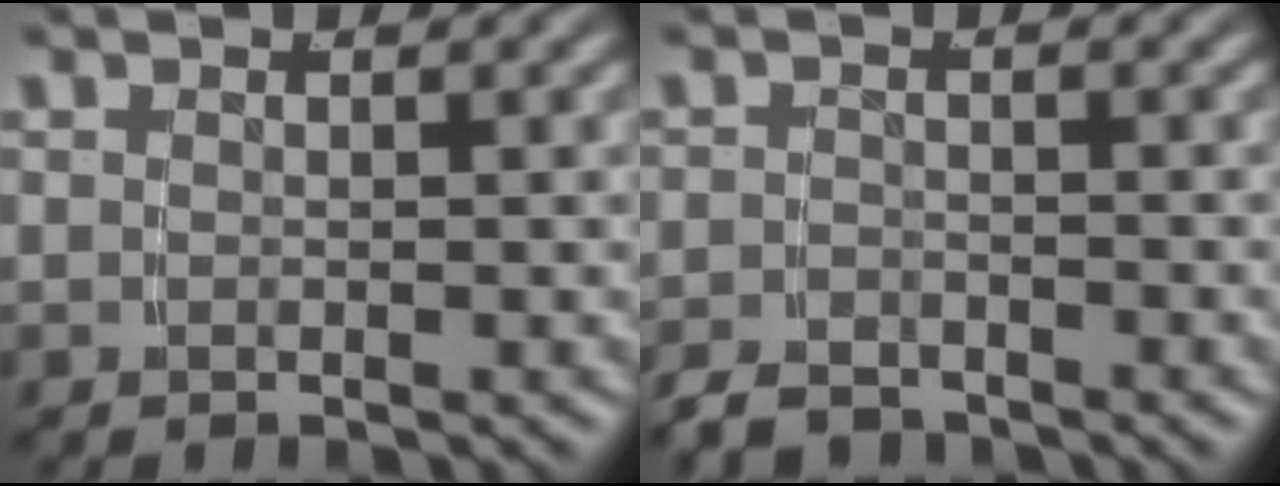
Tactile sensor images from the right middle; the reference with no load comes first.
{"total": 2.6, "force": [-2.5, 0.7, 0.1], "torque": [0.000, -0.013, -0.041]}